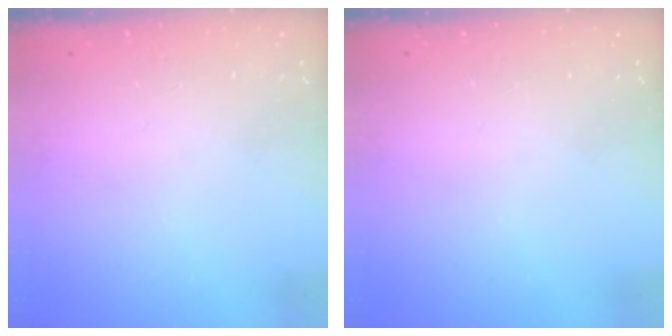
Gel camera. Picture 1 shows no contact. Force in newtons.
{"total": 0.0}